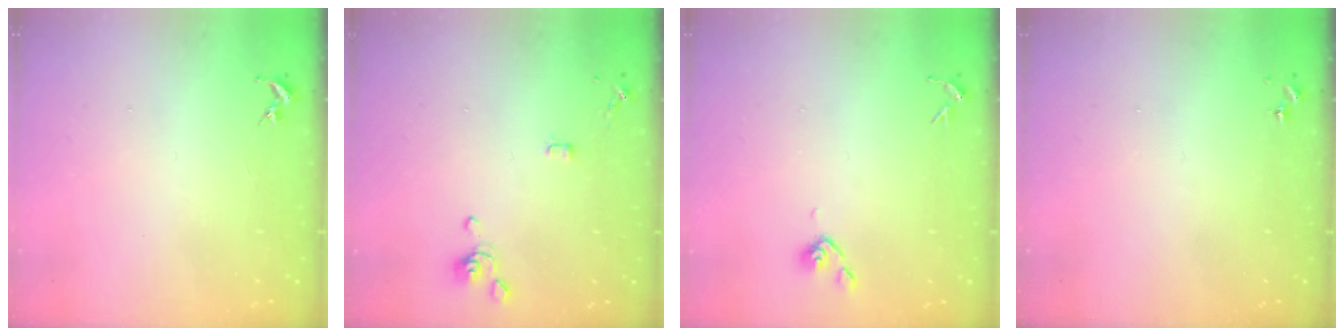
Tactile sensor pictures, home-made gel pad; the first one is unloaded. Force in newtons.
{"total": 4.2, "press": 4.1, "slide": 1.0}
{"total": 3.8, "press": 3.7, "slide": 0.8}
{"total": 0.0}